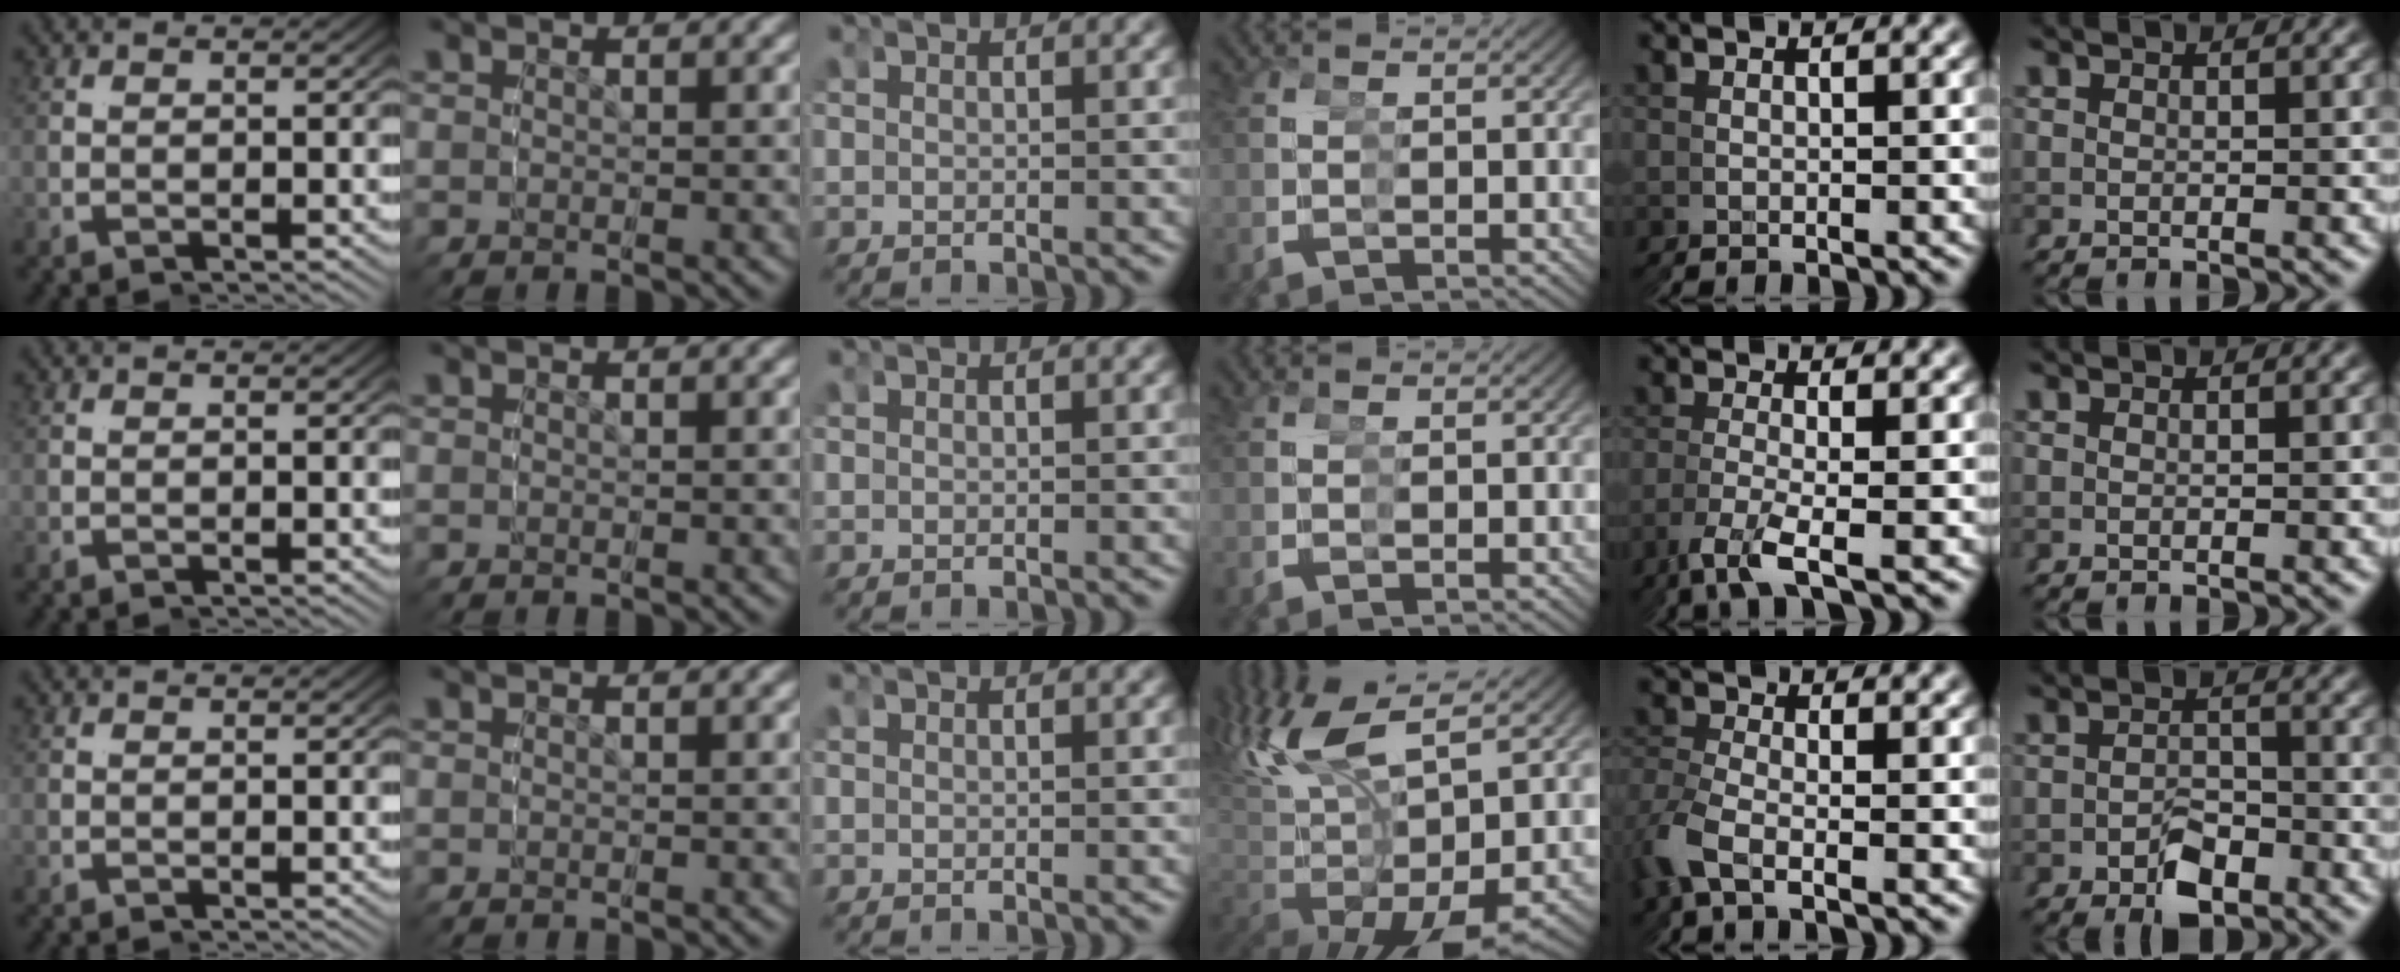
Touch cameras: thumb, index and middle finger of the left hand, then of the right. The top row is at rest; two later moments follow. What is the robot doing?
{"motion": "grasp_and_lifting", "object": "glasses"}